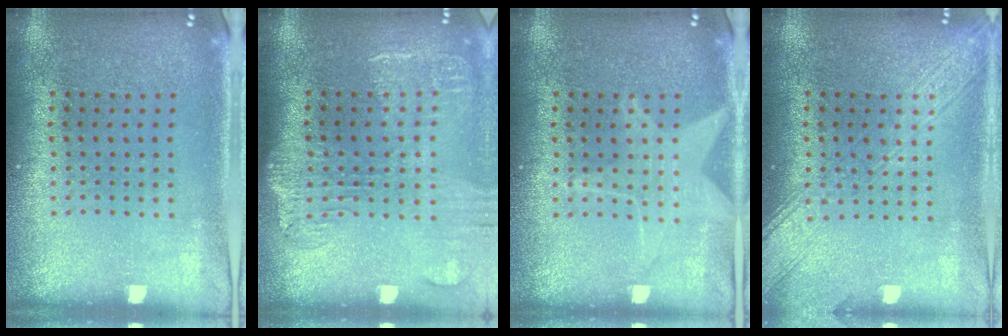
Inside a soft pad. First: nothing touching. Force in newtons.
{"total": 1.9, "press": 1.6, "slide": 1.1}
{"total": 2.0, "press": 2.0, "slide": 0.4}
{"total": 3.3, "press": 3.2, "slide": 0.4}